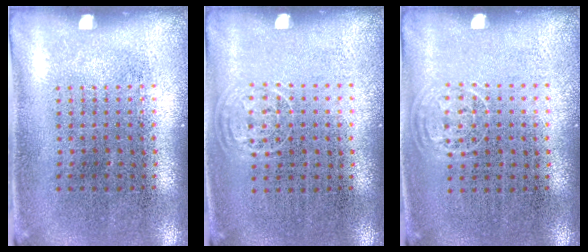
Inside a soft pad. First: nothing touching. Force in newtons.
{"total": 0.8, "press": 0.6, "slide": 0.5}
{"total": 0.8, "press": 0.6, "slide": 0.5}